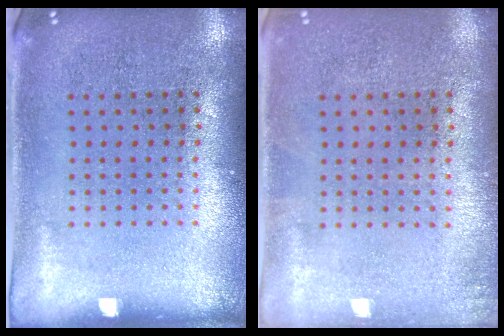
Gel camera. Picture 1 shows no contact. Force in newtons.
{"total": 0.7, "press": 0.7, "slide": 0.1}